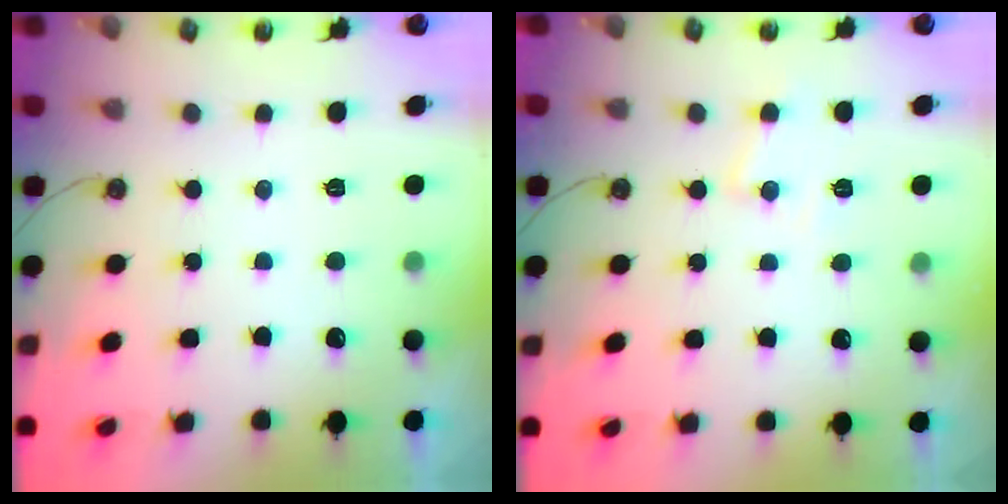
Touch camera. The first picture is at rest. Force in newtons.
{"total": 6.4, "press": 6.4, "slide": 0.3}